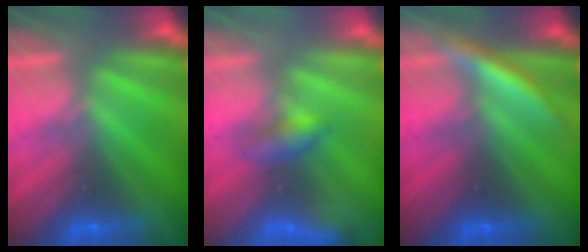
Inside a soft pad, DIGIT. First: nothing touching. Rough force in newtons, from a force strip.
{"total": 2.1}
{"total": 3.4}